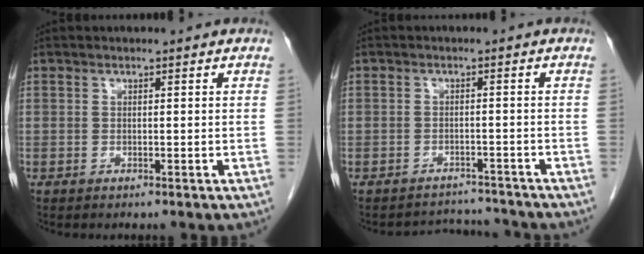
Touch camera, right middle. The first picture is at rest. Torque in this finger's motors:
{"motor_torque": [-2.14, 0.00, -0.50, -0.21]}